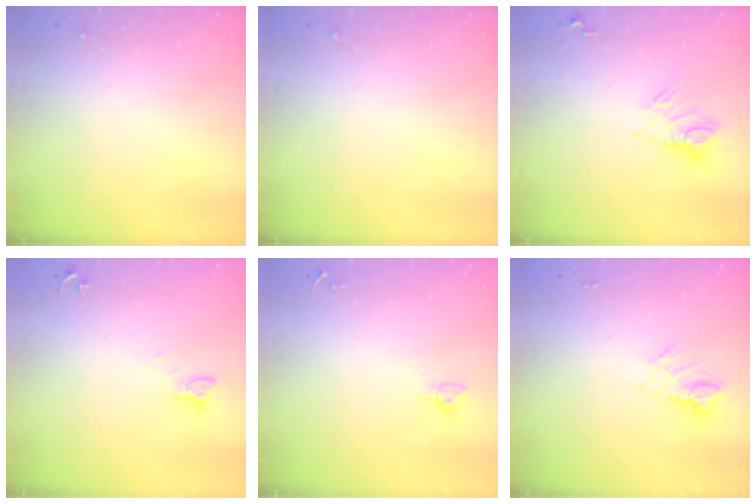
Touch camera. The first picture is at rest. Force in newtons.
{"total": 0.0}
{"total": 10.2, "press": 10.1, "slide": 0.8}
{"total": 2.4, "press": 2.4, "slide": 0.2}
{"total": 2.8, "press": 2.8, "slide": 0.2}
{"total": 3.8, "press": 3.8, "slide": 0.2}